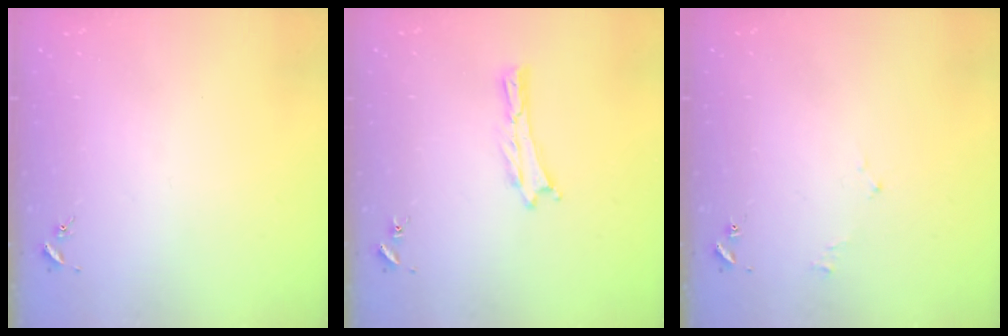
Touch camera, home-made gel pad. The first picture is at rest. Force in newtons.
{"total": 0.0}
{"total": 1.6, "press": 1.5, "slide": 0.3}